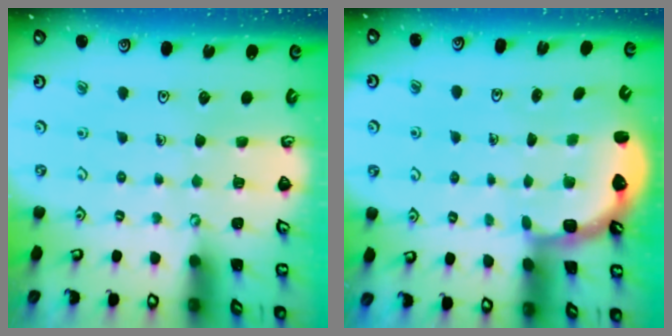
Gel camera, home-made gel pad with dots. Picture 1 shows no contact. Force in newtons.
{"total": 2.5, "press": 2.1, "slide": 1.3}